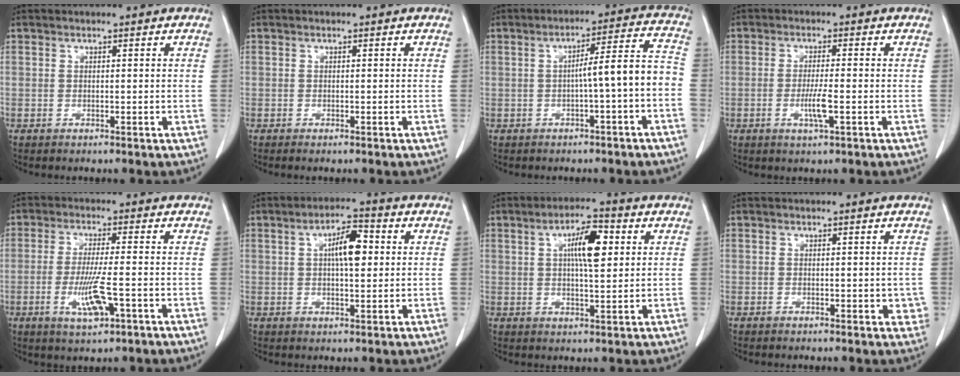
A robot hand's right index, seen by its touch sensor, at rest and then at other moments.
{"total": 0.6, "force": [-0.4, 0.0, 0.4], "torque": [-0.009, -0.002, -0.007]}
{"total": 7.4, "force": [-1.9, 0.1, 7.1], "torque": [-0.098, 0.030, -0.025]}
{"total": 3.8, "force": [-1.1, 0.1, 3.7], "torque": [-0.072, -0.007, -0.020]}
{"total": 7.0, "force": [-2.2, 0.6, 6.6], "torque": [-0.128, -0.015, -0.038]}
{"total": 6.5, "force": [1.4, 2.0, 6.1], "torque": [-0.103, 0.011, 0.022]}
{"total": 7.5, "force": [2.1, 1.9, 7.0], "torque": [-0.119, 0.009, 0.035]}
{"total": 2.5, "force": [-0.1, 1.4, 2.1], "torque": [-0.011, -0.001, 0.001]}